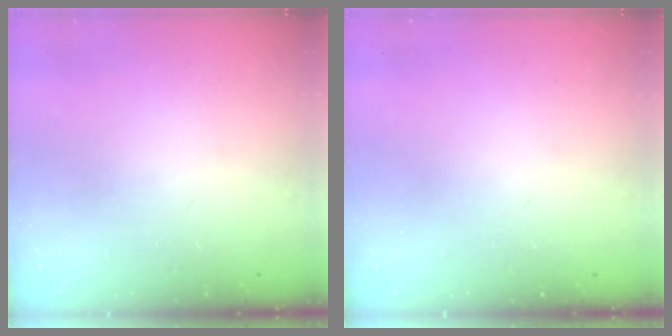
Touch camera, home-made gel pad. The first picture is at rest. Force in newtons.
{"total": 0.0}